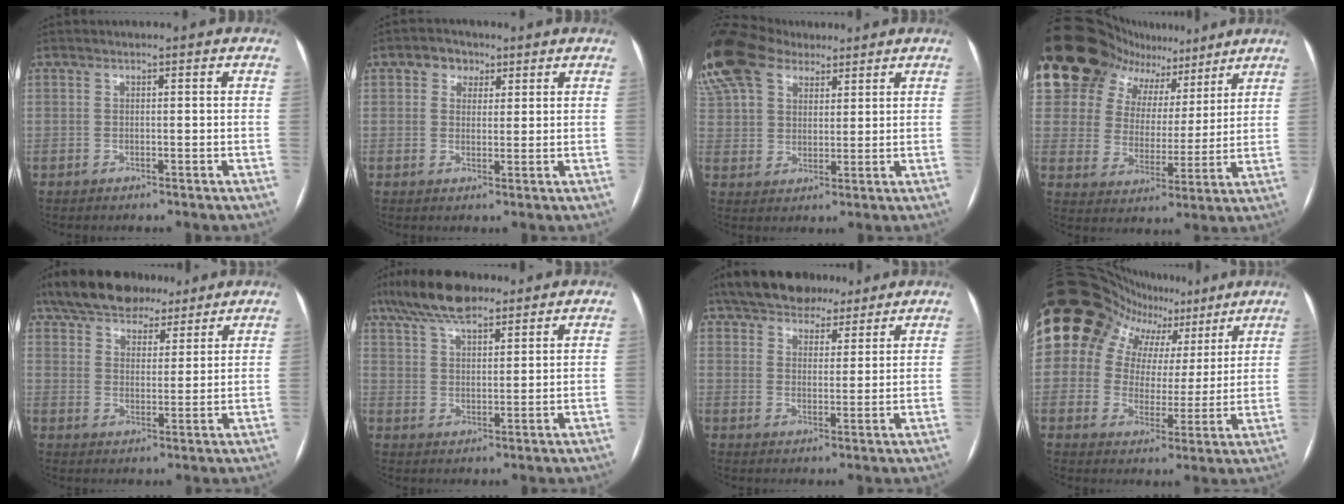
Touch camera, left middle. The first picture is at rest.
{"total": 3.5, "force": [1.8, 2.7, 1.2], "torque": [-0.020, 0.012, 0.028]}
{"total": 20.3, "force": [13.5, 11.9, 9.3], "torque": [-0.270, 0.069, 0.252]}
{"total": 18.9, "force": [14.7, 10.5, 5.4], "torque": [-0.127, 0.043, 0.232]}
{"total": 13.9, "force": [10.9, 6.5, 5.7], "torque": [-0.103, 0.042, 0.174]}
{"total": 10.6, "force": [8.0, 3.4, 6.0], "torque": [-0.116, 0.028, 0.144]}
{"total": 12.1, "force": [9.5, 5.8, 4.7], "torque": [-0.074, 0.034, 0.146]}
{"total": 16.2, "force": [9.3, 12.1, 5.7], "torque": [-0.098, 0.056, 0.131]}